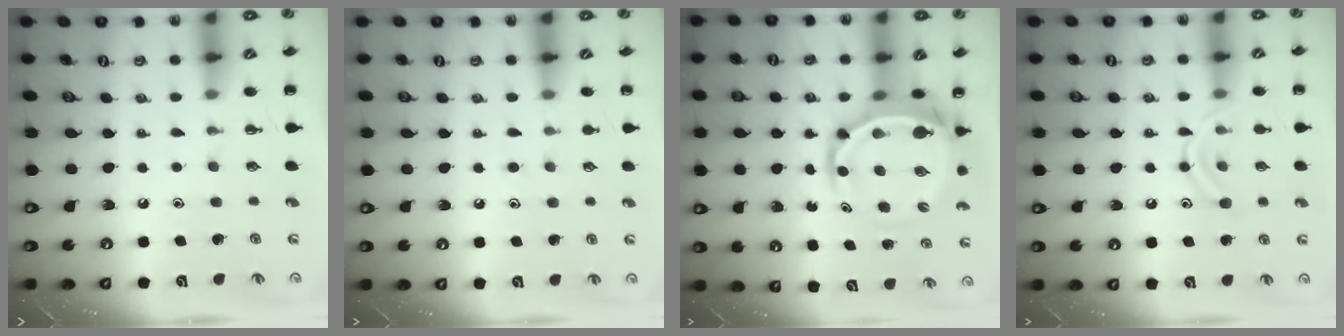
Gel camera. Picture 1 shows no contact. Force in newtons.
{"total": 6.0, "press": 5.6, "slide": 2.3}
{"total": 7.0, "press": 6.7, "slide": 2.1}
{"total": 12.4, "press": 12.4, "slide": 1.2}